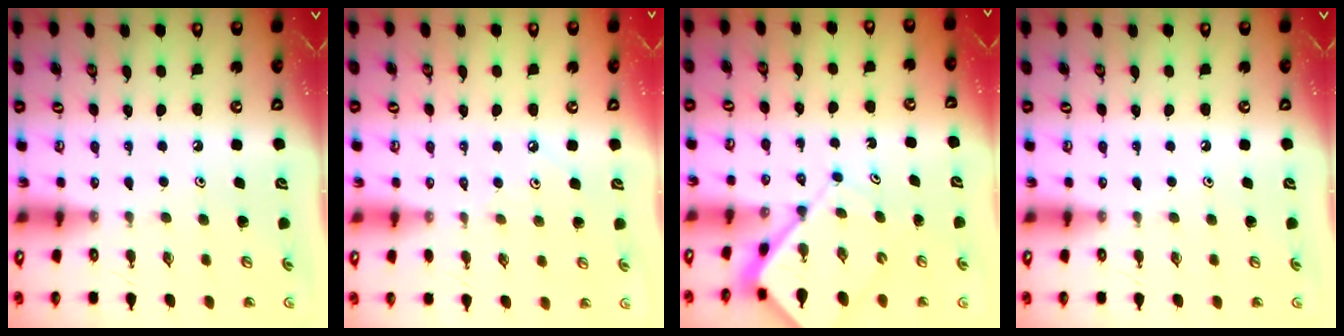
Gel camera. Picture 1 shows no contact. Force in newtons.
{"total": 2.3, "press": 2.3, "slide": 0.5}
{"total": 6.7, "press": 6.7, "slide": 0.8}
{"total": 0.0}